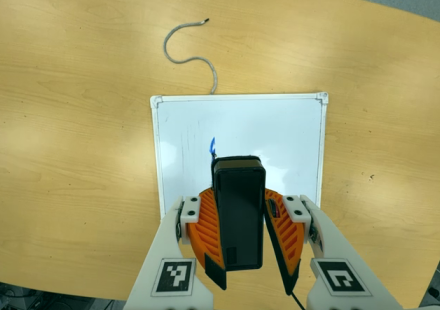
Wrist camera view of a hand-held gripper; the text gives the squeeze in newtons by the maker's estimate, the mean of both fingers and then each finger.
{"total": 9.2, "left": 9.5, "right": 8.9}